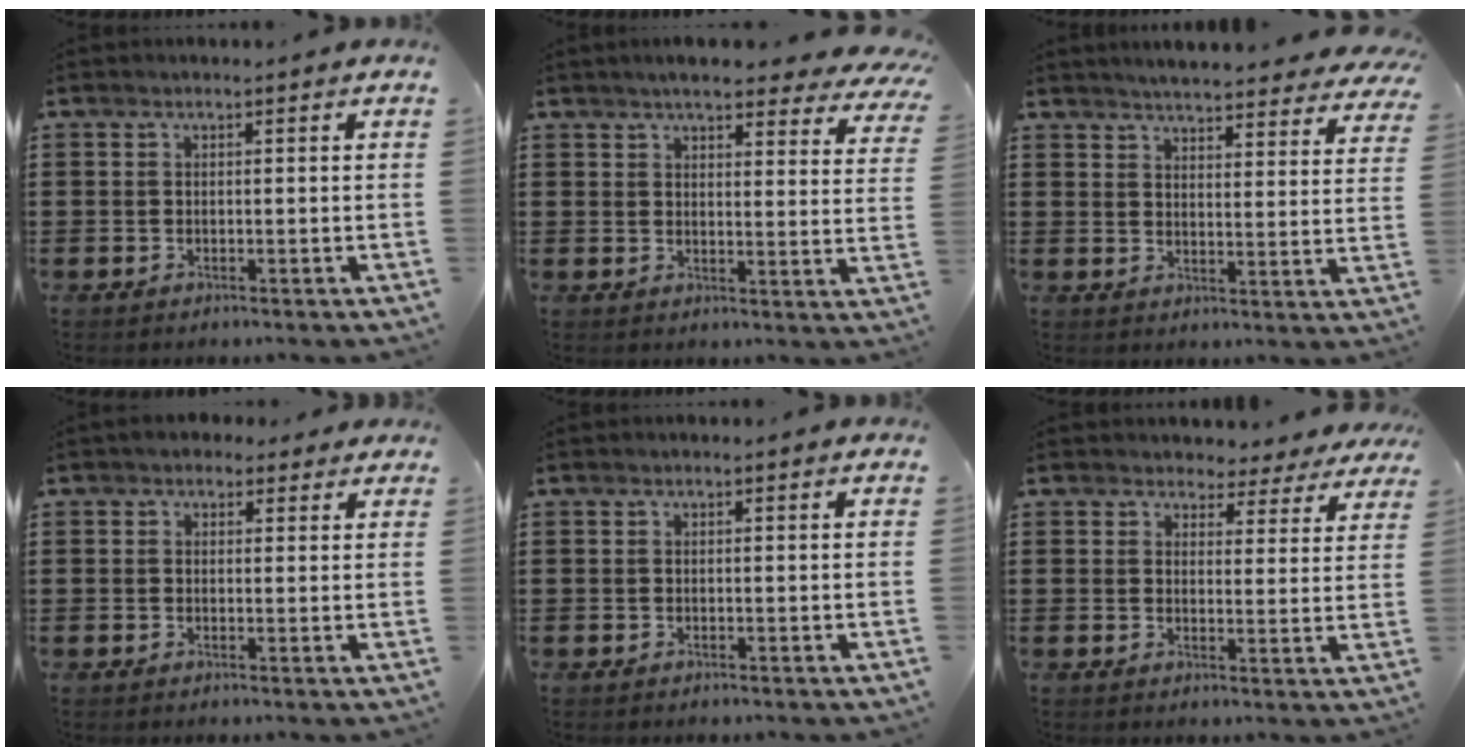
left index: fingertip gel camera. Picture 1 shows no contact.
{"total": 5.8, "force": [5.1, 0.5, 2.7], "torque": [-0.061, -0.016, 0.090]}
{"total": 4.7, "force": [4.6, -0.2, 1.0], "torque": [-0.039, -0.025, 0.081]}
{"total": 2.2, "force": [1.6, 1.5, 0.6], "torque": [-0.010, 0.006, 0.027]}
{"total": 0.0}
{"total": 3.3, "force": [3.1, 1.0, 0.2], "torque": [-0.015, -0.011, 0.054]}